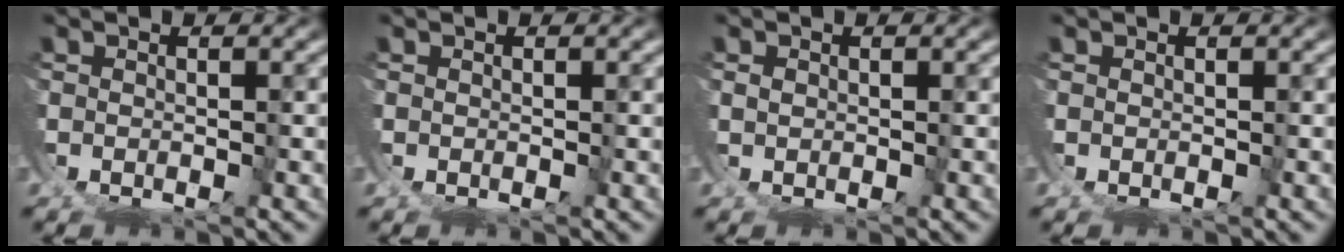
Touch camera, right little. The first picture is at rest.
{"total": 0.0}
{"total": 1.2, "force": [0.5, -1.1, 0.0], "torque": [0.004, -0.002, 0.018]}
{"total": 0.0}